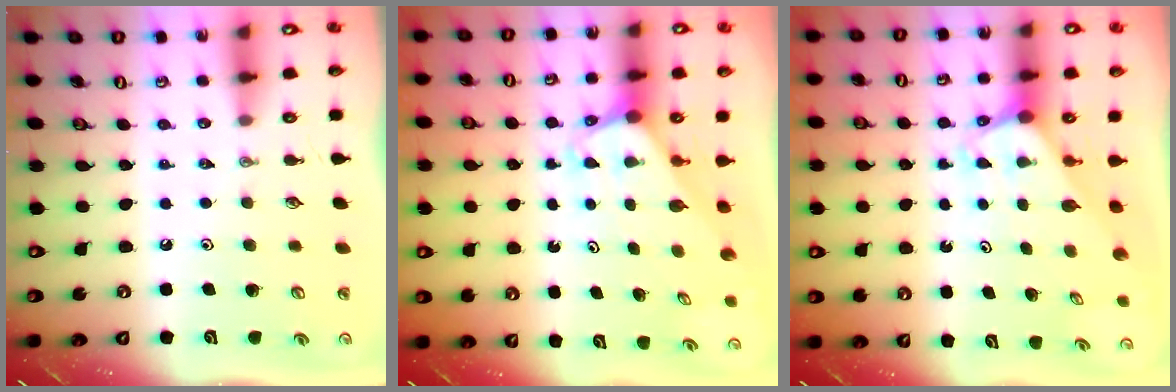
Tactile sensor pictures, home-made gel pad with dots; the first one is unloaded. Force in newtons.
{"total": 1.9, "press": 1.9, "slide": 0.1}
{"total": 2.0, "press": 2.0, "slide": 0.1}